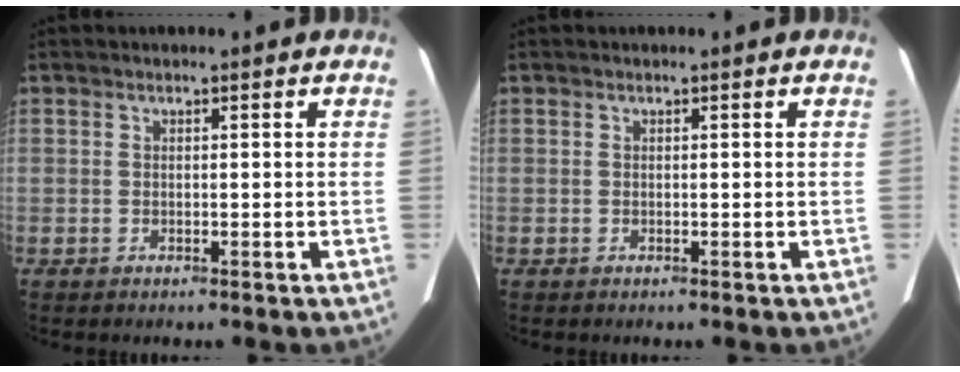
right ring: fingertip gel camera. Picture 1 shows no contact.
{"total": 0.0}